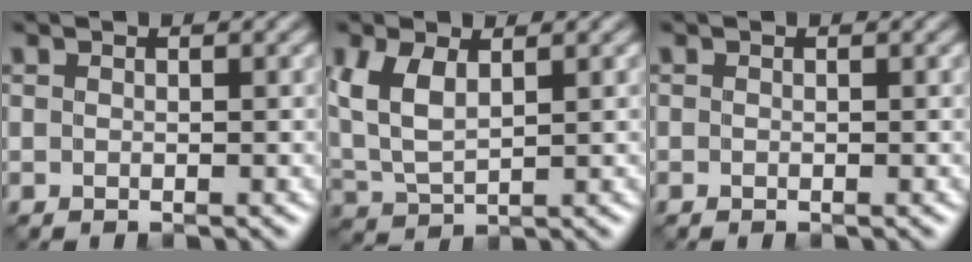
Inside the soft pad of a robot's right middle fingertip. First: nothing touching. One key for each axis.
{"total": 4.7, "fx": 1.7, "fy": 2.3, "fz": 3.8, "tx": -0.093, "ty": 0.007, "tz": 0.037}
{"total": 0.0}